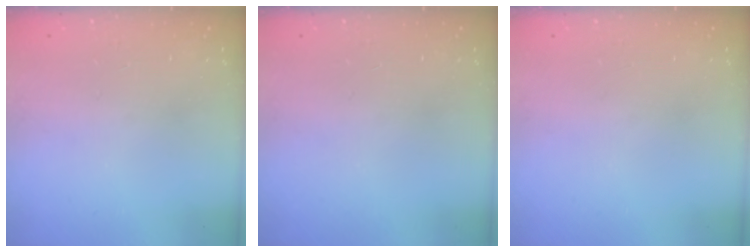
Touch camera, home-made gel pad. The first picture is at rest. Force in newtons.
{"total": 0.0}
{"total": 0.0}